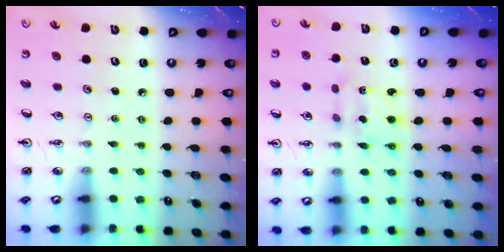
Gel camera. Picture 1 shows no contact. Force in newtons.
{"total": 2.1, "press": 2.0, "slide": 0.8}